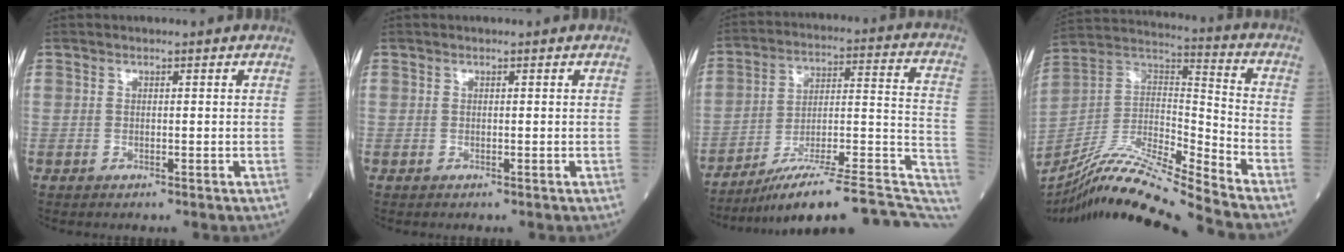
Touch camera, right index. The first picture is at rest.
{"total": 0.0}
{"total": 24.3, "force": [-20.1, 2.3, 13.4], "torque": [-0.122, 0.025, -0.293]}
{"total": 18.6, "force": [-16.8, -1.8, 7.6], "torque": [-0.145, 0.018, -0.308]}